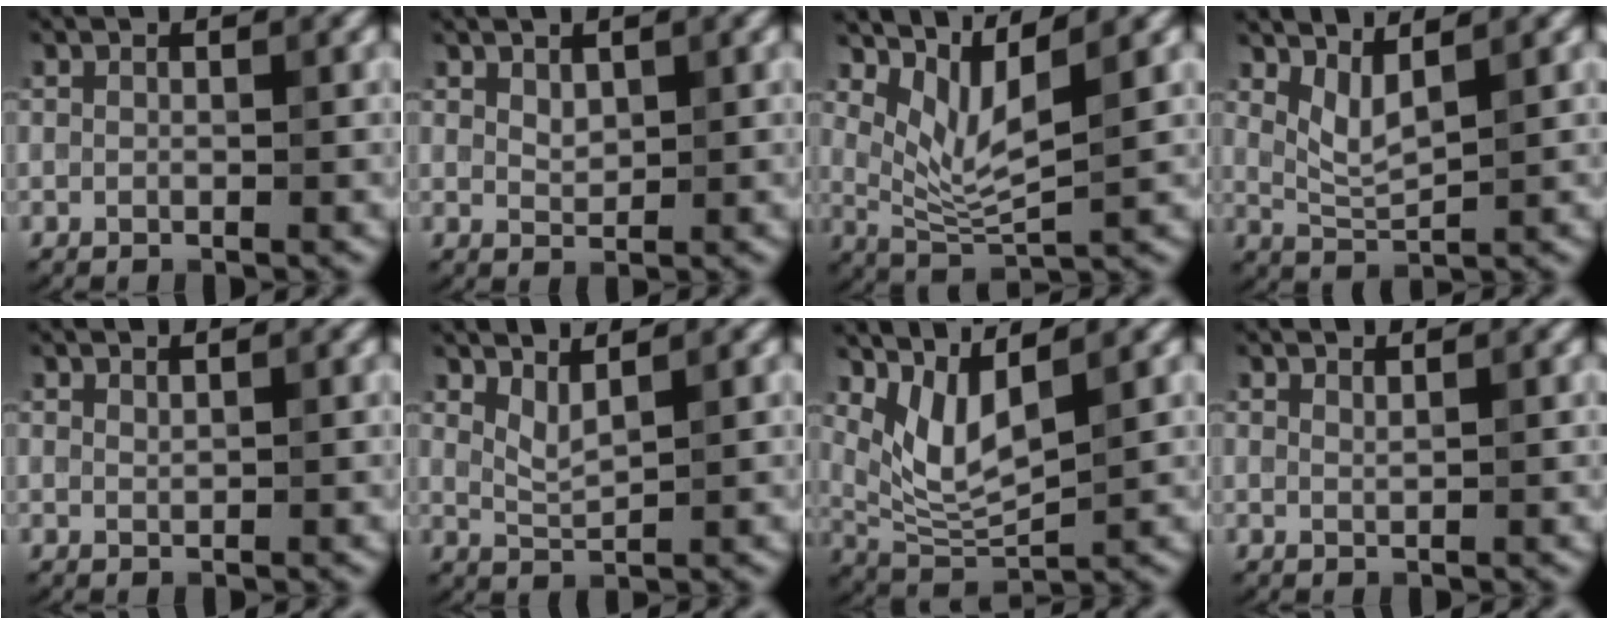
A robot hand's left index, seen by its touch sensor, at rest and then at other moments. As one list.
[{"total": 1.2, "force": [0.8, 0.6, 0.7], "torque": [-0.014, -0.002, 0.021]}, {"total": 4.2, "force": [2.2, 1.1, 3.3], "torque": [-0.074, -0.016, 0.052]}, {"total": 2.5, "force": [1.6, 0.6, 1.9], "torque": [-0.045, -0.010, 0.038]}, {"total": 0.6, "force": [0.6, 0.0, 0.1], "torque": [-0.001, -0.001, 0.013]}, {"total": 1.9, "force": [1.4, 0.4, 1.3], "torque": [-0.030, -0.010, 0.032]}, {"total": 4.7, "force": [2.5, 1.6, 3.7], "torque": [-0.083, -0.015, 0.059]}, {"total": 0.8, "force": [0.7, 0.1, 0.3], "torque": [0.000, -0.001, 0.013]}]